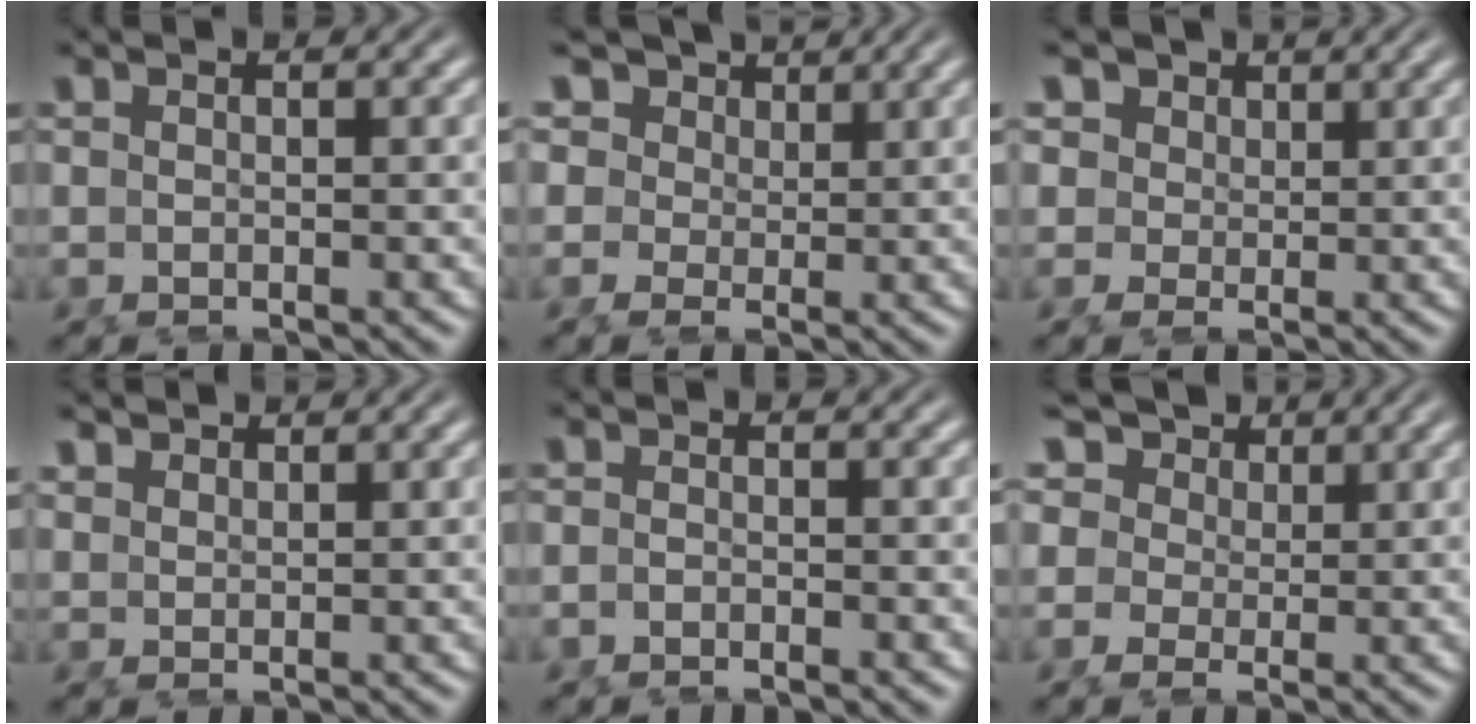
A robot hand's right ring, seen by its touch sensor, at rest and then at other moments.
{"total": 7.0, "force": [2.2, 5.9, 3.1], "torque": [-0.083, -0.013, 0.036]}
{"total": 6.3, "force": [2.3, 5.2, 2.7], "torque": [-0.073, -0.013, 0.043]}
{"total": 2.3, "force": [2.3, -0.3, 0.2], "torque": [0.006, 0.001, 0.052]}
{"total": 1.2, "force": [-1.2, -0.1, 0.1], "torque": [-0.002, -0.008, -0.021]}
{"total": 8.7, "force": [2.3, 7.4, 4.0], "torque": [-0.100, -0.009, 0.032]}